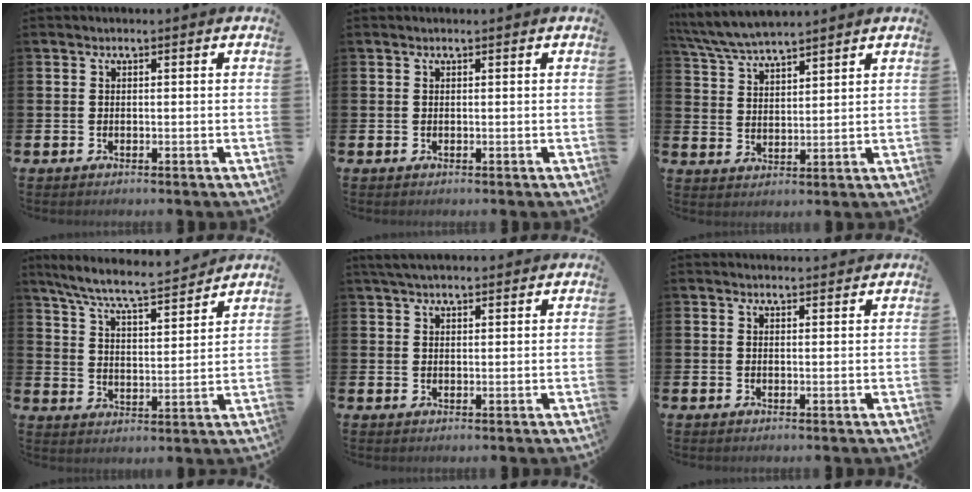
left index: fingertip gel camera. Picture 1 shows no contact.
{"total": 0.0}
{"total": 5.7, "force": [5.5, 0.5, 1.2], "torque": [-0.047, -0.025, 0.101]}
{"total": 7.5, "force": [7.0, 0.4, 2.7], "torque": [-0.080, -0.049, 0.118]}
{"total": 3.2, "force": [2.9, 0.9, 1.1], "torque": [-0.026, -0.005, 0.054]}
{"total": 1.6, "force": [1.6, 0.2, 0.0], "torque": [0.010, -0.009, 0.027]}